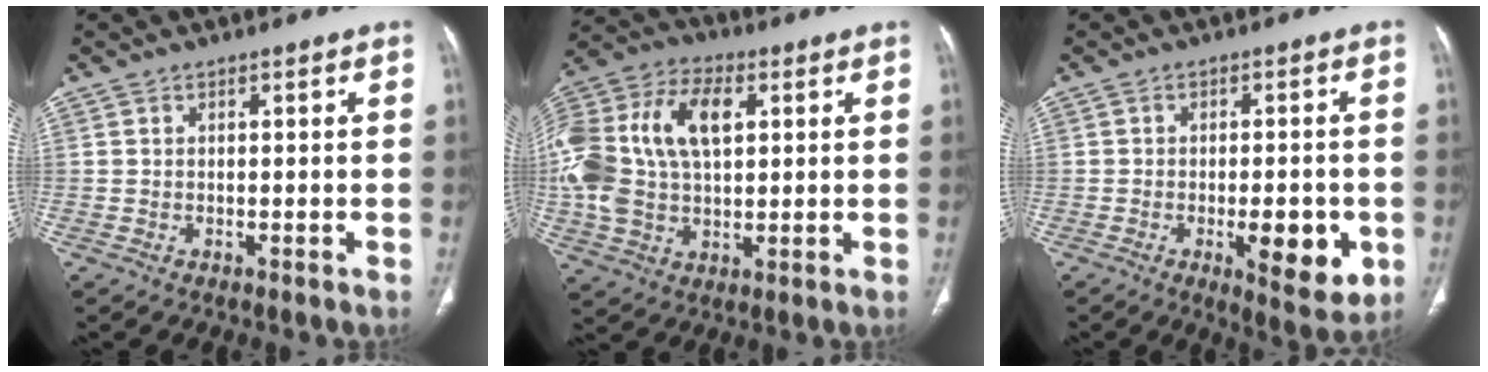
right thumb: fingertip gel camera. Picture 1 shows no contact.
{"total": 21.3, "force": [3.9, 12.9, 16.5], "torque": [-0.351, 0.018, 0.068]}
{"total": 10.2, "force": [-3.0, 3.8, 9.0], "torque": [-0.106, -0.007, -0.035]}